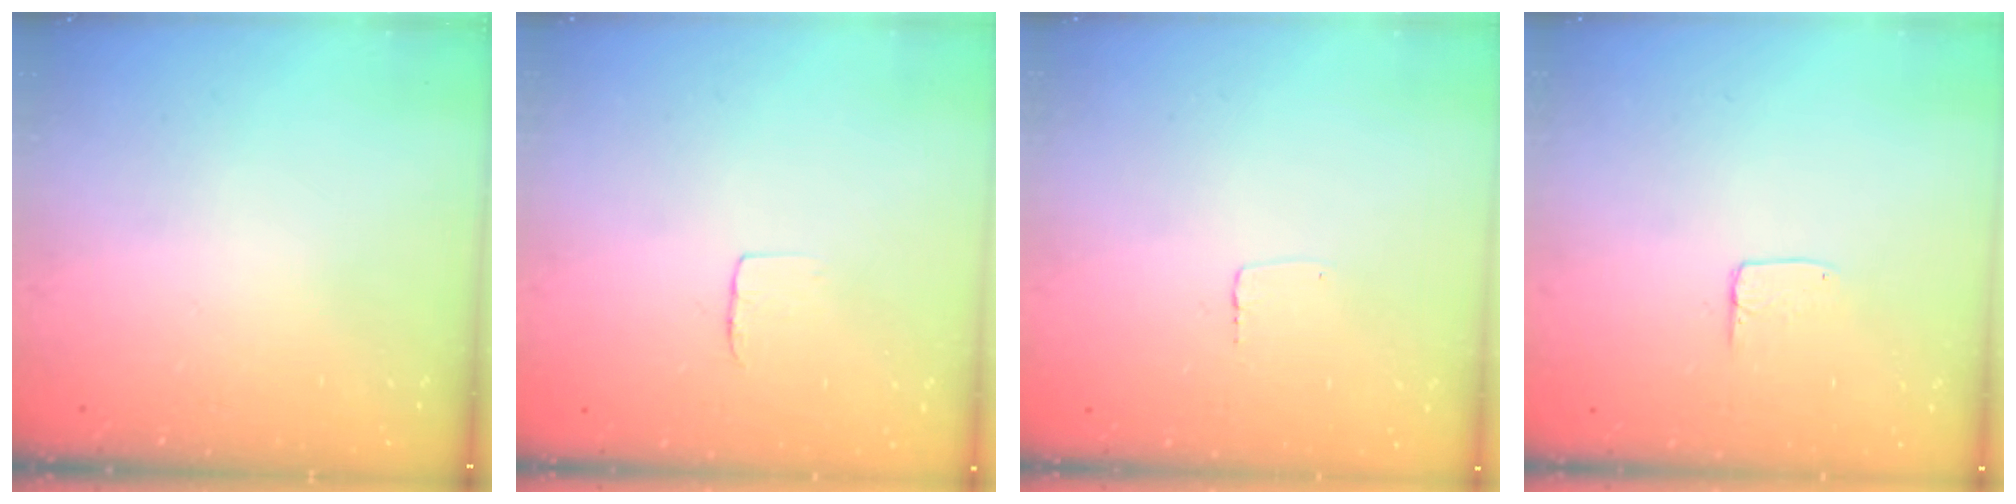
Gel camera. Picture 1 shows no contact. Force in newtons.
{"total": 3.4, "press": 3.4, "slide": 0.3}
{"total": 2.3, "press": 2.3, "slide": 0.1}
{"total": 3.6, "press": 3.6, "slide": 0.3}